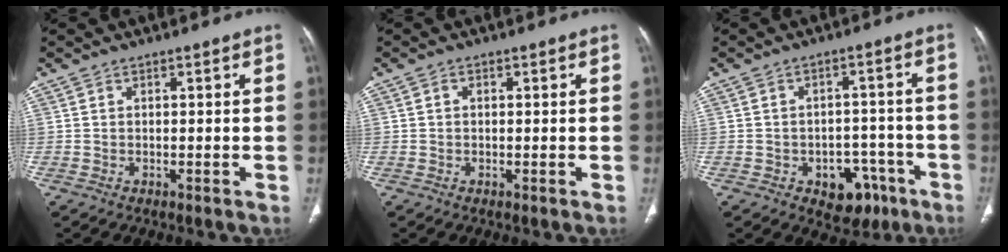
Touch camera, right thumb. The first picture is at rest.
{"total": 0.8, "force": [0.1, 0.6, 0.5], "torque": [-0.005, 0.001, 0.000]}
{"total": 8.6, "force": [-4.3, 6.0, 4.3], "torque": [-0.023, 0.038, -0.050]}